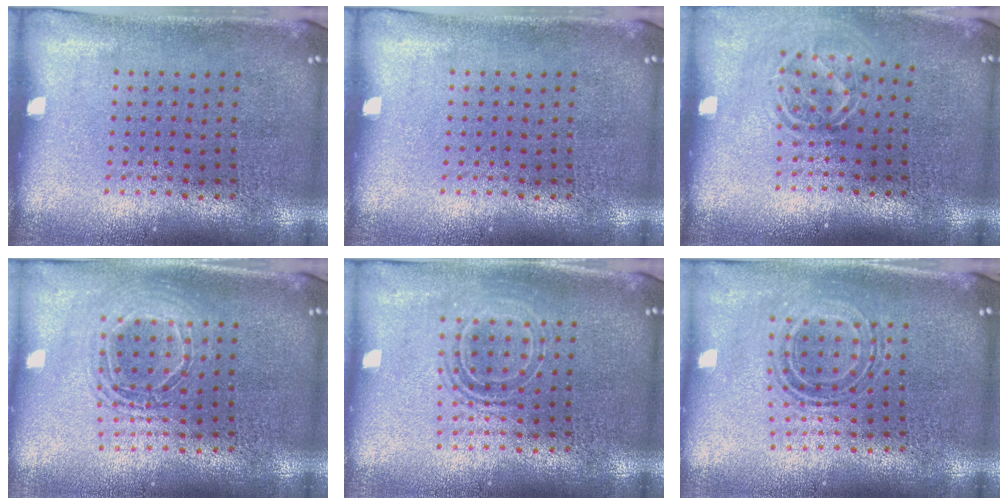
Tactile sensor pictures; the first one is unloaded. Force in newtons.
{"total": 0.0}
{"total": 1.7, "press": 1.2, "slide": 1.2}
{"total": 1.7, "press": 1.5, "slide": 0.9}
{"total": 1.7, "press": 1.3, "slide": 1.0}
{"total": 0.8, "press": 0.8, "slide": 0.1}